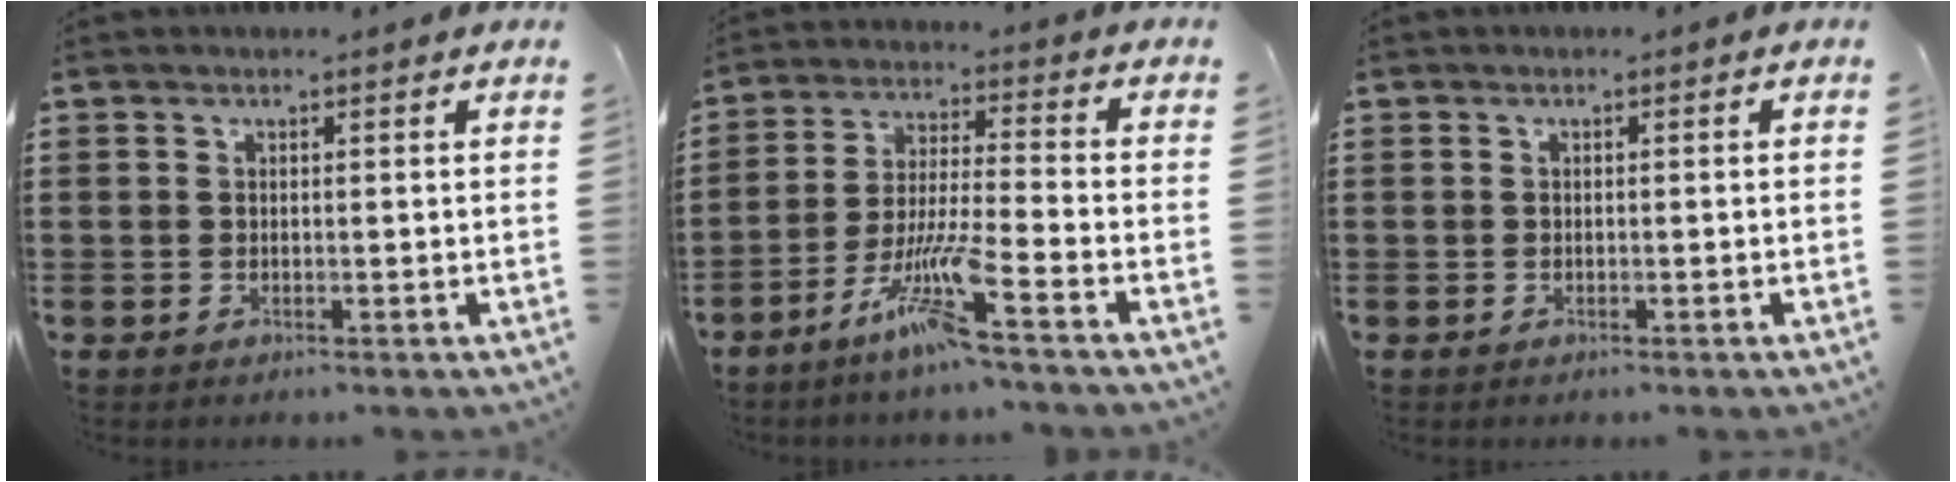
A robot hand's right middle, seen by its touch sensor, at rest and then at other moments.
{"total": 9.0, "force": [-5.8, 0.1, 6.9], "torque": [-0.145, -0.012, -0.115]}
{"total": 0.0}